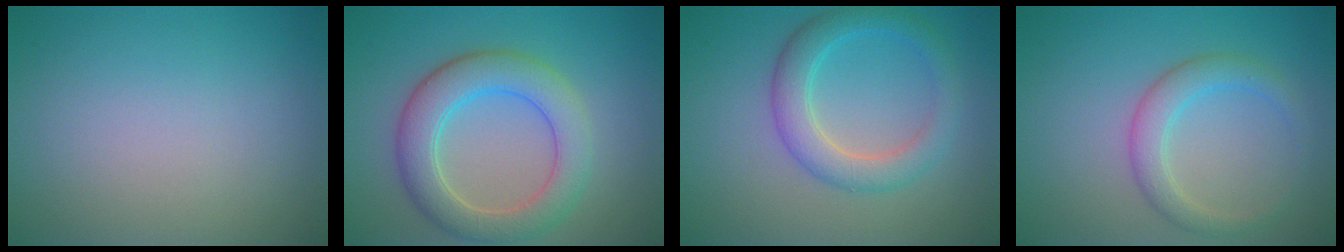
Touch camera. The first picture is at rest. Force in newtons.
{"total": 5.9, "press": 5.9, "slide": 0.1}
{"total": 4.0, "press": 4.0, "slide": 0.3}
{"total": 2.8, "press": 2.8, "slide": 0.2}